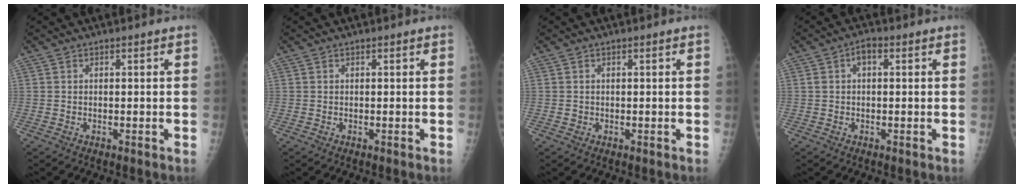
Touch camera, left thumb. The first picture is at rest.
{"total": 0.0}
{"total": 0.7, "force": [0.0, 0.7, 0.1], "torque": [0.006, 0.002, 0.002]}
{"total": 3.1, "force": [0.6, 1.9, 2.5], "torque": [-0.041, 0.012, 0.006]}